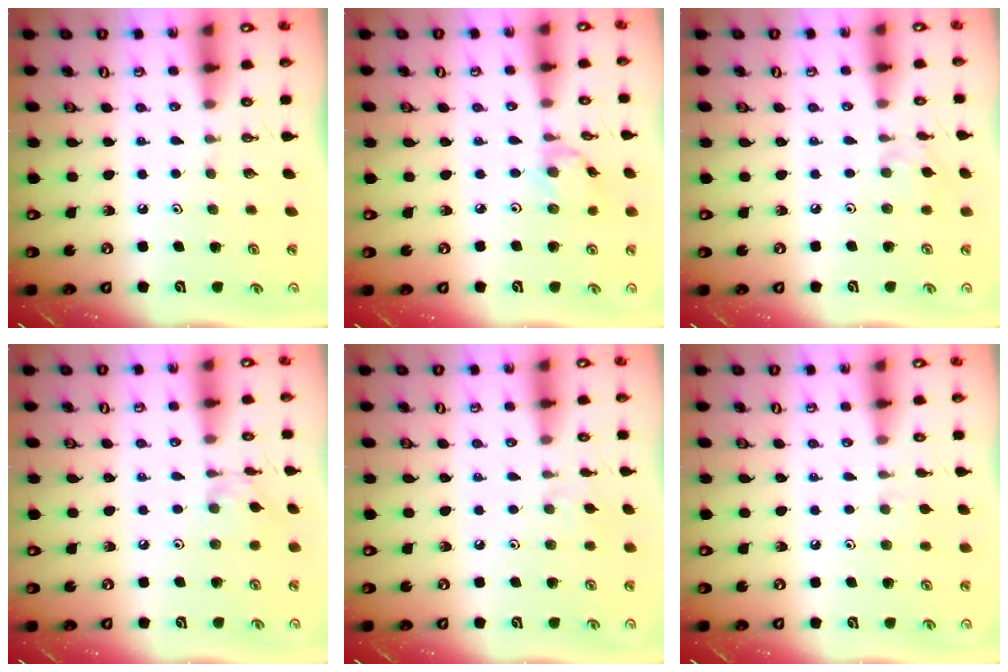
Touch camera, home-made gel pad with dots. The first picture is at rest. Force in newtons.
{"total": 2.4, "press": 2.4, "slide": 0.1}
{"total": 2.8, "press": 2.8, "slide": 0.1}
{"total": 2.0, "press": 2.0, "slide": 0.2}
{"total": 3.6, "press": 3.5, "slide": 0.7}
{"total": 5.2, "press": 5.1, "slide": 0.7}